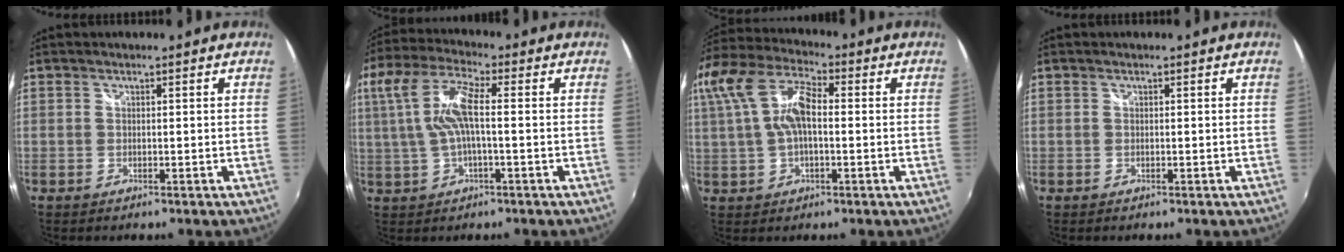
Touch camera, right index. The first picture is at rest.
{"total": 10.2, "force": [0.6, 2.8, 9.8], "torque": [-0.196, 0.008, 0.016]}
{"total": 12.8, "force": [1.7, 6.1, 11.1], "torque": [-0.218, 0.017, 0.028]}
{"total": 0.0}